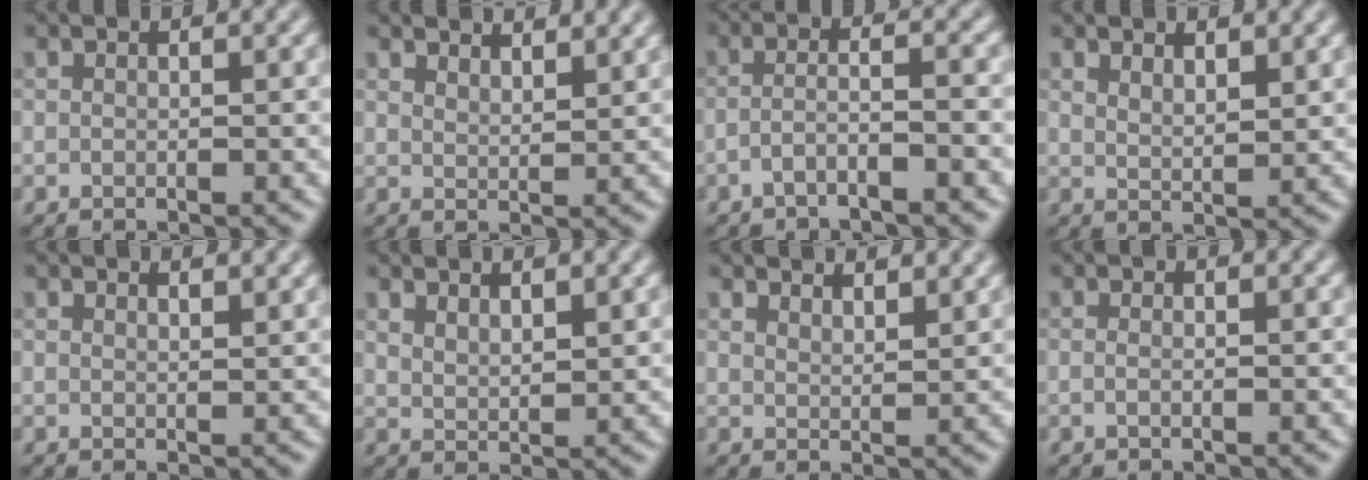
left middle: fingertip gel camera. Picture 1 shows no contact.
{"total": 4.0, "force": [3.6, 1.0, 1.4], "torque": [-0.010, 0.006, 0.041]}
{"total": 2.8, "force": [-1.7, 0.4, 2.3], "torque": [-0.039, 0.012, -0.043]}
{"total": 2.0, "force": [1.6, 0.6, 1.1], "torque": [-0.019, -0.003, 0.031]}
{"total": 1.8, "force": [1.6, 0.4, 0.7], "torque": [-0.010, 0.001, 0.022]}
{"total": 2.1, "force": [1.8, 0.6, 0.9], "torque": [-0.015, 0.000, 0.034]}
{"total": 4.0, "force": [3.6, 1.0, 1.4], "torque": [-0.010, 0.008, 0.039]}
{"total": 0.6, "force": [-0.1, 0.2, 0.6], "torque": [-0.013, -0.004, -0.004]}